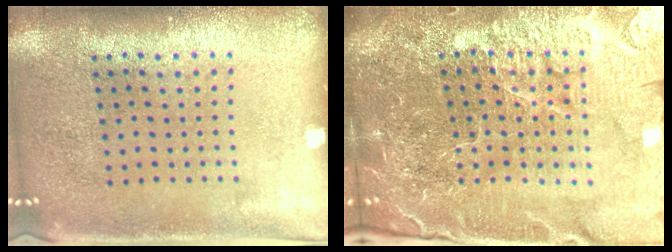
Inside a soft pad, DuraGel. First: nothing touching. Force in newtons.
{"total": 6.2, "press": 5.5, "slide": 2.9}